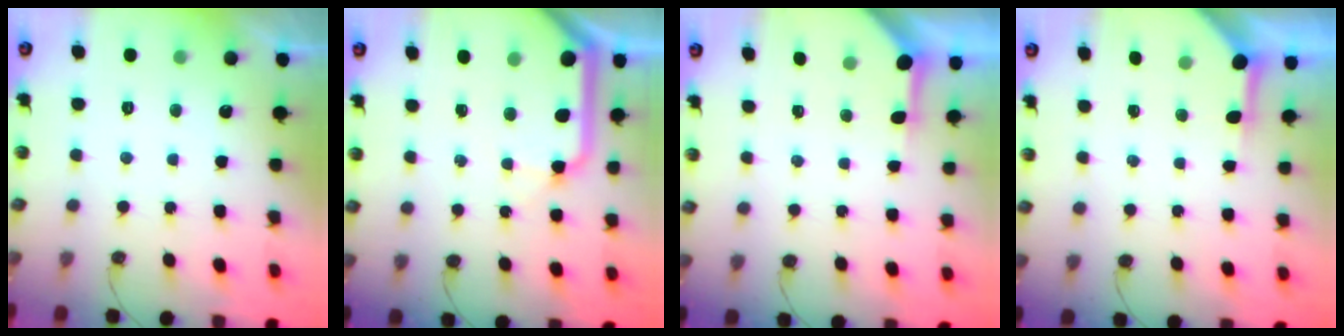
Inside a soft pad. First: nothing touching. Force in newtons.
{"total": 13.9, "press": 13.8, "slide": 1.9}
{"total": 3.7, "press": 3.7, "slide": 0.2}
{"total": 3.8, "press": 3.8, "slide": 0.4}